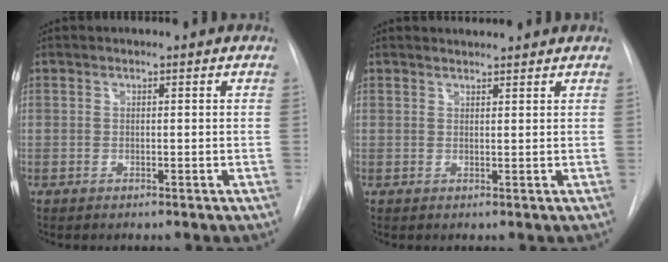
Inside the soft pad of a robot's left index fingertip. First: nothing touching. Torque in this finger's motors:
{"motor_torque": [0.84, -1.26, -0.03, 0.00]}